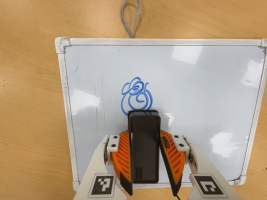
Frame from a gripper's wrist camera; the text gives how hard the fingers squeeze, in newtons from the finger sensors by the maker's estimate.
{"total": 6.1, "left": 5.0, "right": 7.2}